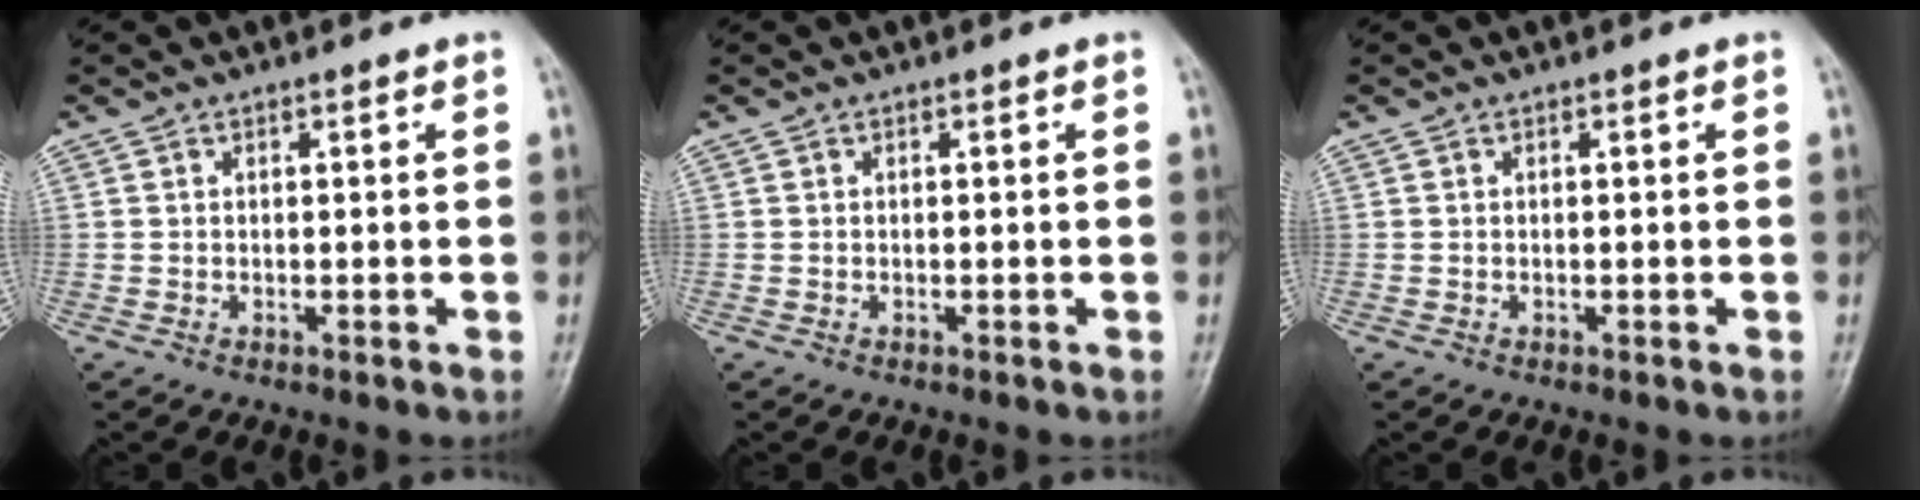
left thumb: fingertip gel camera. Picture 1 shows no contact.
{"total": 0.0}
{"total": 0.0}